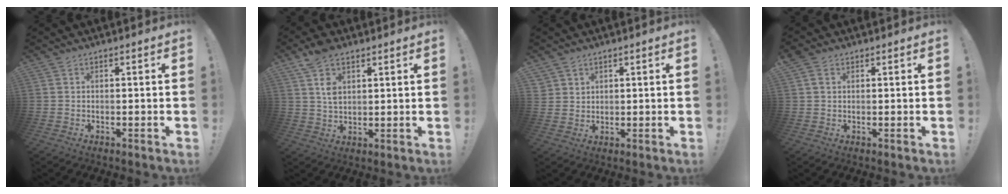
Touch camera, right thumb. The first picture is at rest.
{"total": 7.6, "force": [4.2, 4.1, 4.8], "torque": [-0.076, -0.015, 0.078]}
{"total": 3.3, "force": [2.4, 2.2, 0.5], "torque": [-0.004, -0.017, 0.045]}
{"total": 2.6, "force": [1.2, 1.7, 1.6], "torque": [-0.024, 0.001, 0.024]}